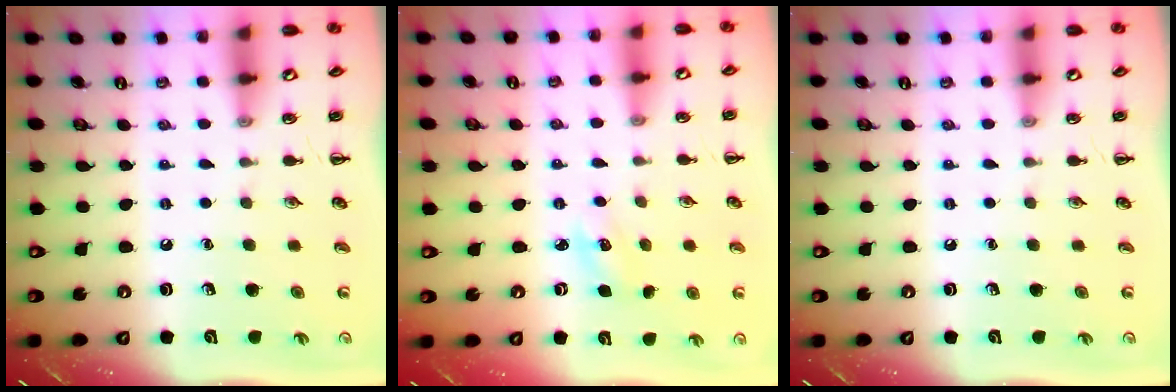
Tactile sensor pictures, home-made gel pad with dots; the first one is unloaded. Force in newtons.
{"total": 3.5, "press": 3.4, "slide": 1.0}
{"total": 0.0}